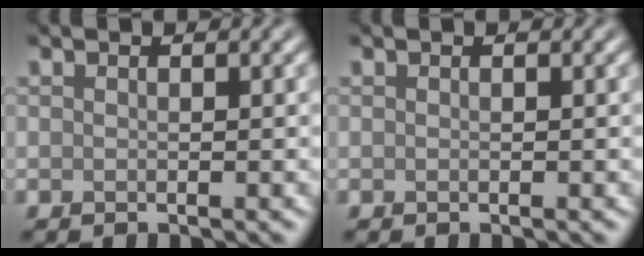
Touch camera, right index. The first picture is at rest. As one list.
[{"total": 0.0}]